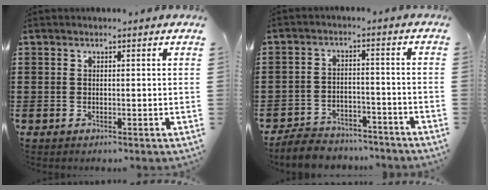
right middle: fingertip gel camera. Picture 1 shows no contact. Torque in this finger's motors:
{"motor_torque": [0.22, -0.21, 0.22, 0.06]}